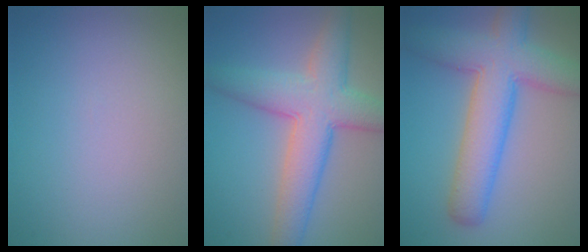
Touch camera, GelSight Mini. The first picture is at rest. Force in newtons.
{"total": 7.2, "press": 7.2, "slide": 0.2}
{"total": 7.9, "press": 7.9, "slide": 0.3}